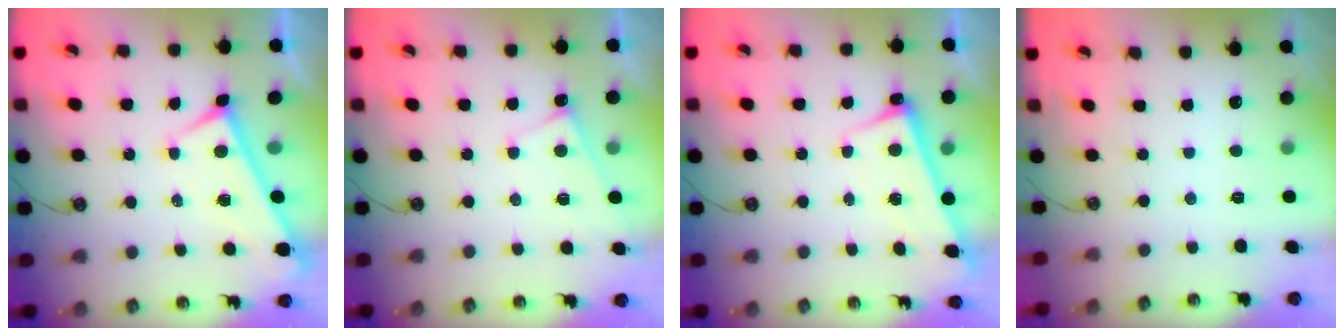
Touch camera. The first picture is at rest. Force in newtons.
{"total": 3.9, "press": 3.9, "slide": 0.3}
{"total": 2.8, "press": 2.8, "slide": 0.5}
{"total": 0.0}